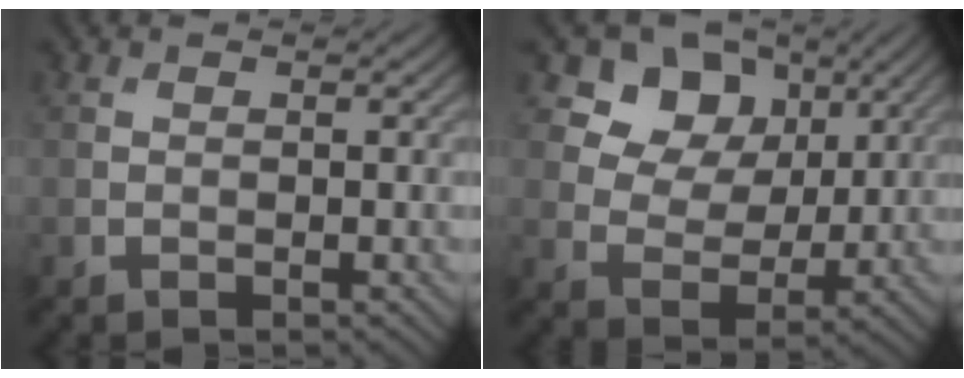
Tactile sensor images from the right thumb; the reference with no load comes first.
{"total": 10.0, "force": [5.0, 7.4, 4.5], "torque": [-0.098, -0.009, 0.099]}